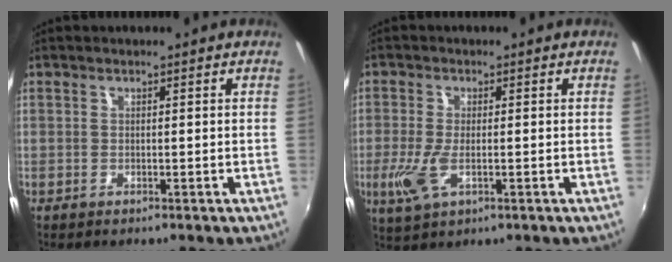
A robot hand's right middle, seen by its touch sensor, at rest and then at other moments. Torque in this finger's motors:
{"motor_torque": [0.83, -0.77, 0.49, 0.10]}